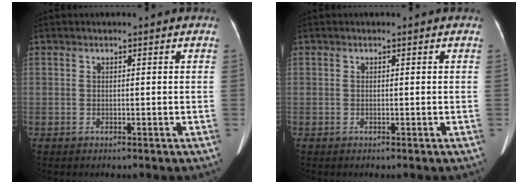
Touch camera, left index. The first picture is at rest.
{"total": 0.0}